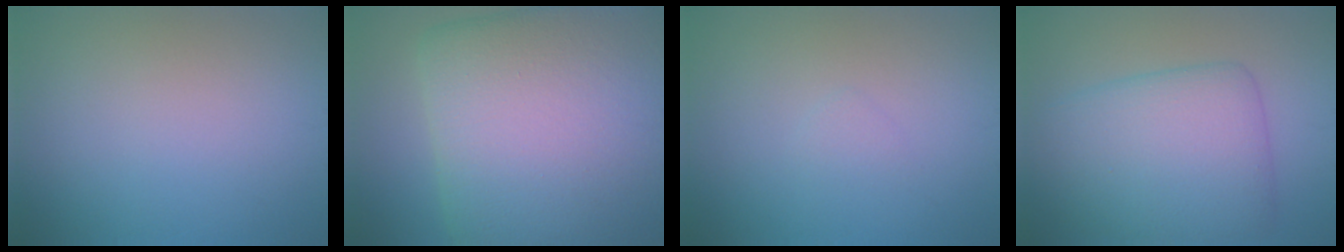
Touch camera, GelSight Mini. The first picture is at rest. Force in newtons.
{"total": 20.0, "press": 20.0, "slide": 0.8}
{"total": 0.6, "press": 0.6, "slide": 0.0}
{"total": 7.6, "press": 7.5, "slide": 0.2}